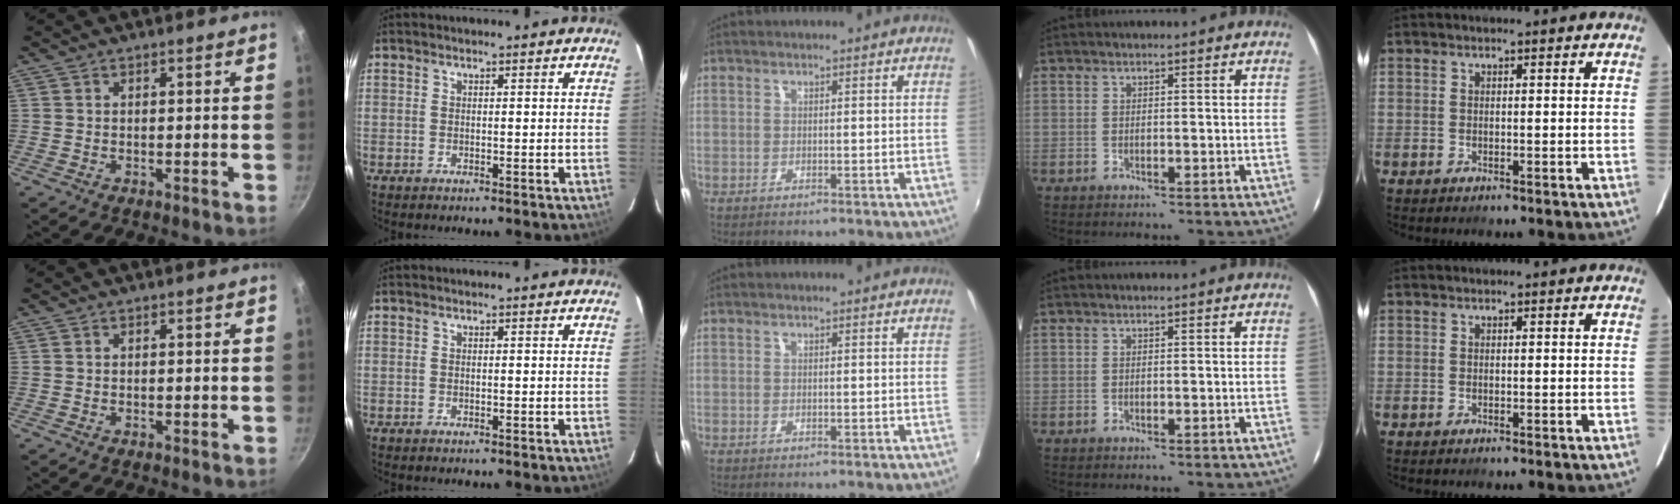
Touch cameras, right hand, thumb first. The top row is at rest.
{}